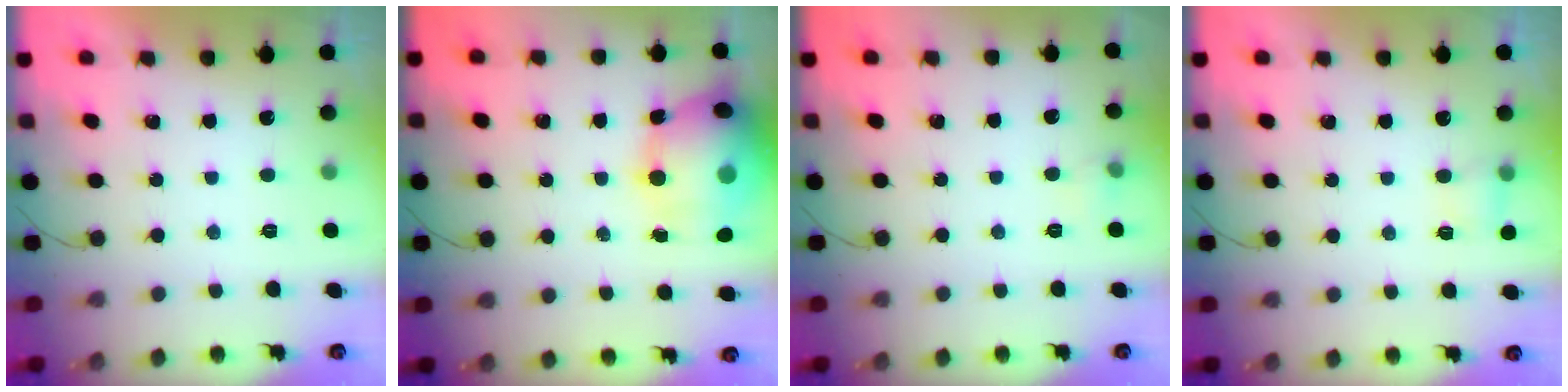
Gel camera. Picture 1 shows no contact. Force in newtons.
{"total": 20.4, "press": 20.0, "slide": 4.3}
{"total": 3.7, "press": 3.5, "slide": 1.1}
{"total": 3.8, "press": 3.6, "slide": 1.1}